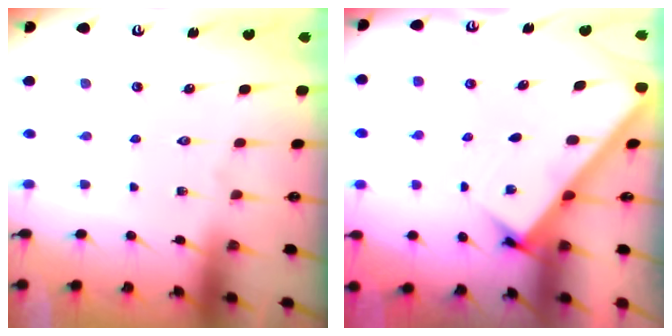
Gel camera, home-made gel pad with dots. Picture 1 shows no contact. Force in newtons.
{"total": 2.9, "press": 2.9, "slide": 0.0}